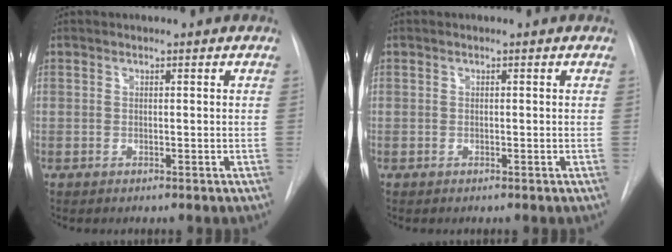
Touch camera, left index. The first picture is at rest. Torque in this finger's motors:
{"motor_torque": [-0.05, 0.05, 0.00, 0.00]}